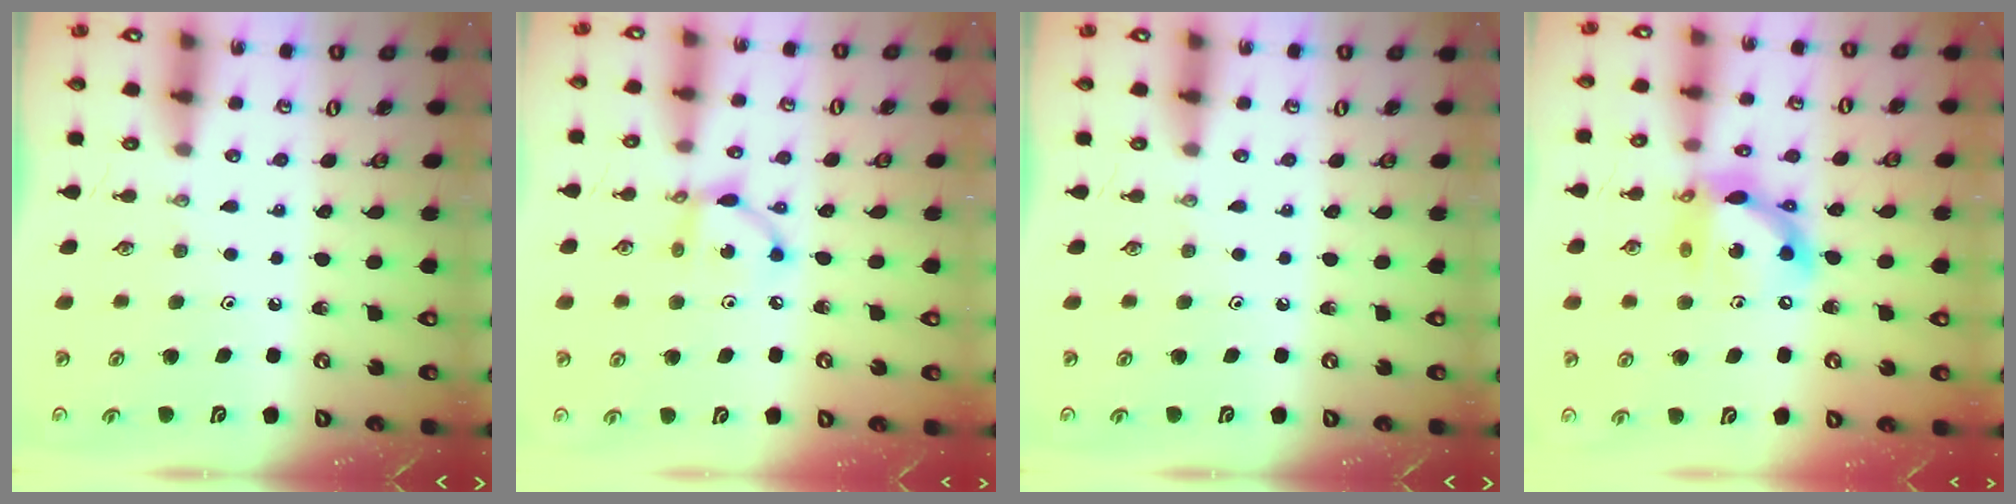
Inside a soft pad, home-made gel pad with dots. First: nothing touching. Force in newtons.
{"total": 8.1, "press": 8.1, "slide": 0.3}
{"total": 0.0}
{"total": 13.3, "press": 13.2, "slide": 1.4}